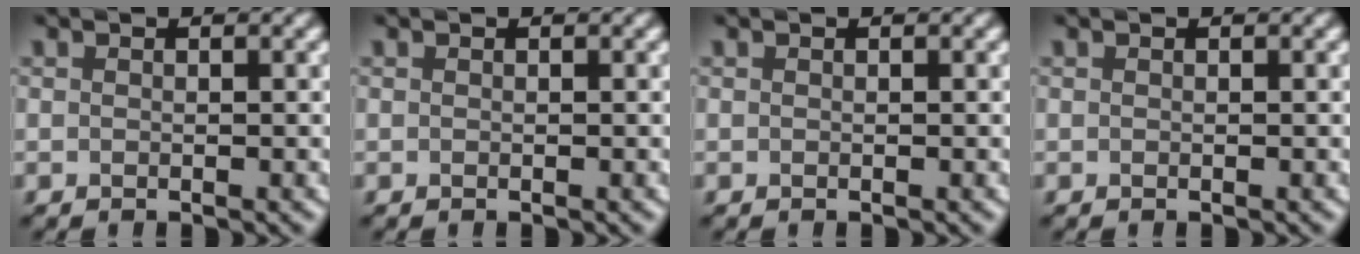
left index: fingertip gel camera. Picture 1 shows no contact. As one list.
[{"total": 0.0}, {"total": 0.0}, {"total": 0.0}]